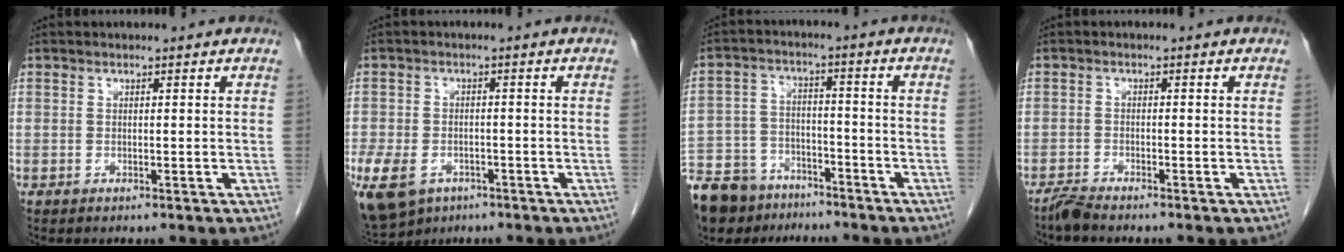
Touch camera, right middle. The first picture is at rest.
{"total": 16.4, "force": [-8.5, 11.5, 8.0], "torque": [-0.249, -0.018, -0.129]}
{"total": 16.0, "force": [-12.6, 7.9, 5.8], "torque": [-0.132, 0.004, -0.206]}
{"total": 2.0, "force": [-1.9, -0.1, 0.5], "torque": [-0.017, -0.008, -0.039]}